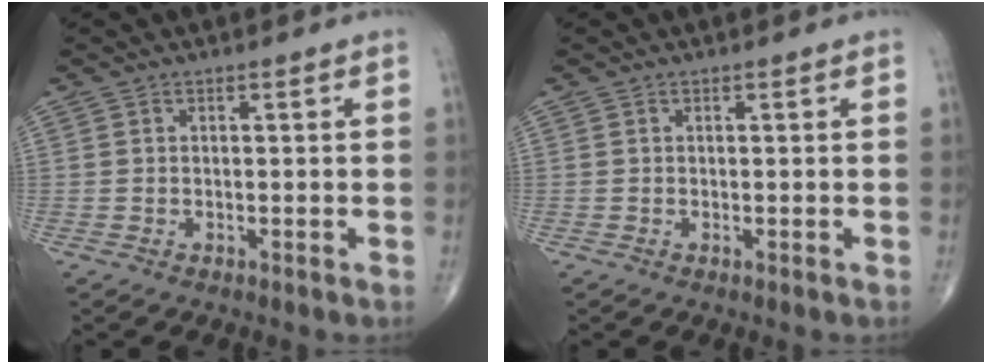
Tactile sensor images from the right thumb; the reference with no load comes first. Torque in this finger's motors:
{"motor_torque": [0.49, 0.19, -0.11, -0.21, 0.01]}